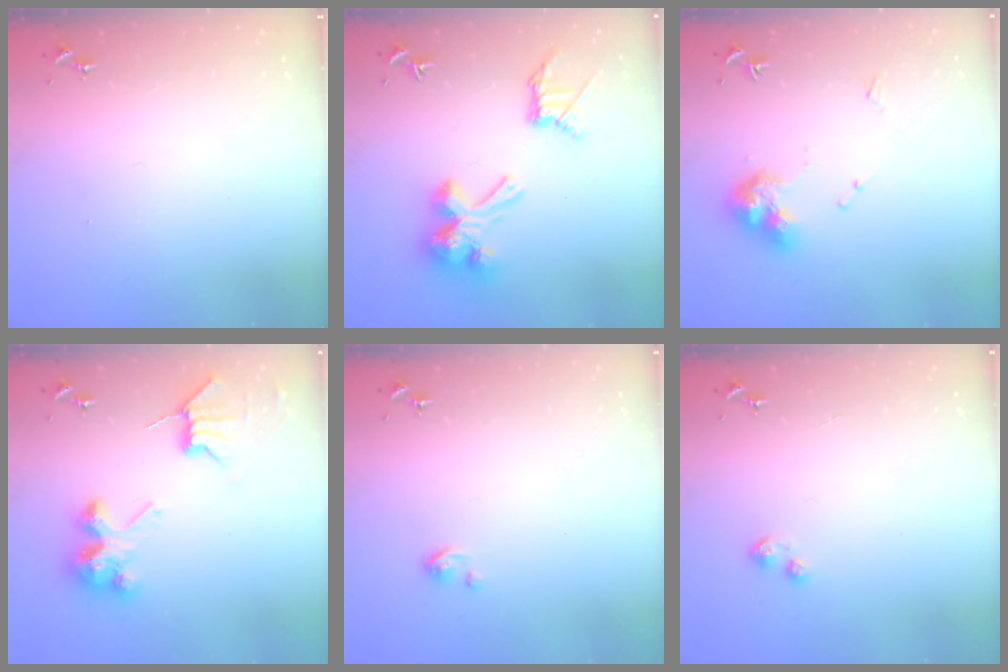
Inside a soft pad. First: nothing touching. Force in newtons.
{"total": 18.2, "press": 18.2, "slide": 1.1}
{"total": 11.1, "press": 11.1, "slide": 1.0}
{"total": 9.0, "press": 8.9, "slide": 1.4}
{"total": 4.1, "press": 4.1, "slide": 0.3}
{"total": 2.2, "press": 2.2, "slide": 0.2}